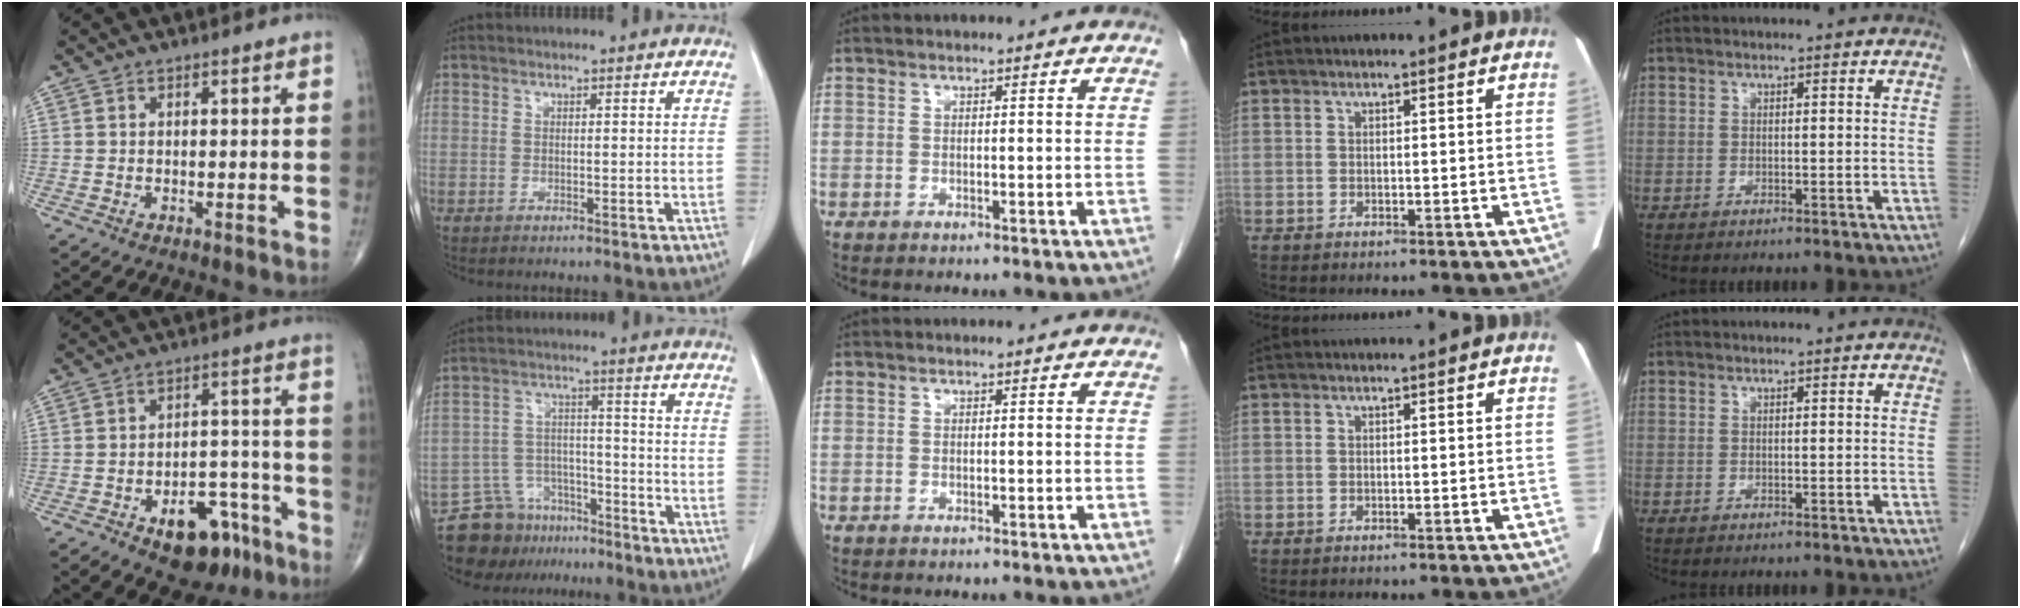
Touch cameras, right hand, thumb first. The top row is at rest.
{"thumb": {"total": 12.7, "force": [-7.4, 6.9, 7.7], "torque": [-0.069, 0.058, -0.099]}, "index": {"total": 9.6, "force": [-7.8, 5.5, 1.1], "torque": [-0.021, 0.033, -0.129]}}